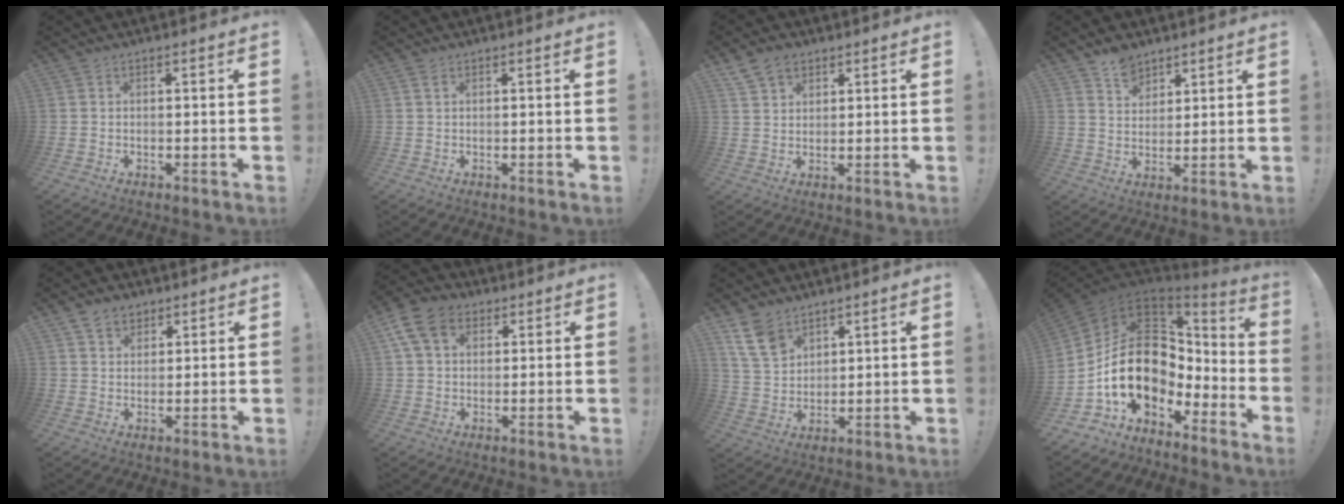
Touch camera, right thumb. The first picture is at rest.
{"total": 1.2, "force": [0.6, 0.5, 0.9], "torque": [-0.015, 0.000, 0.010]}
{"total": 6.4, "force": [4.2, 4.3, 2.2], "torque": [-0.036, -0.013, 0.081]}
{"total": 6.9, "force": [5.3, 4.1, 1.7], "torque": [-0.021, -0.037, 0.099]}
{"total": 5.3, "force": [3.4, 3.7, 1.4], "torque": [-0.021, -0.009, 0.064]}
{"total": 11.3, "force": [4.6, 8.0, 6.5], "torque": [-0.118, -0.006, 0.093]}
{"total": 10.9, "force": [7.1, 6.7, 4.8], "torque": [-0.090, -0.033, 0.142]}
{"total": 20.9, "force": [-0.2, 14.9, 14.6], "torque": [-0.263, -0.006, 0.029]}